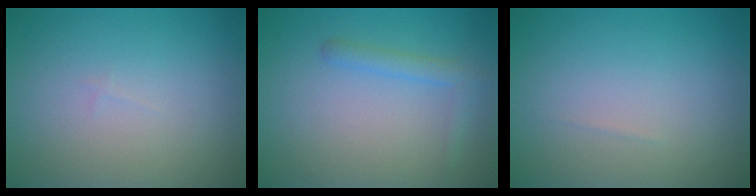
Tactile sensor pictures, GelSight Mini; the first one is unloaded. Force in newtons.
{"total": 1.7, "press": 1.7, "slide": 0.1}
{"total": 0.0}